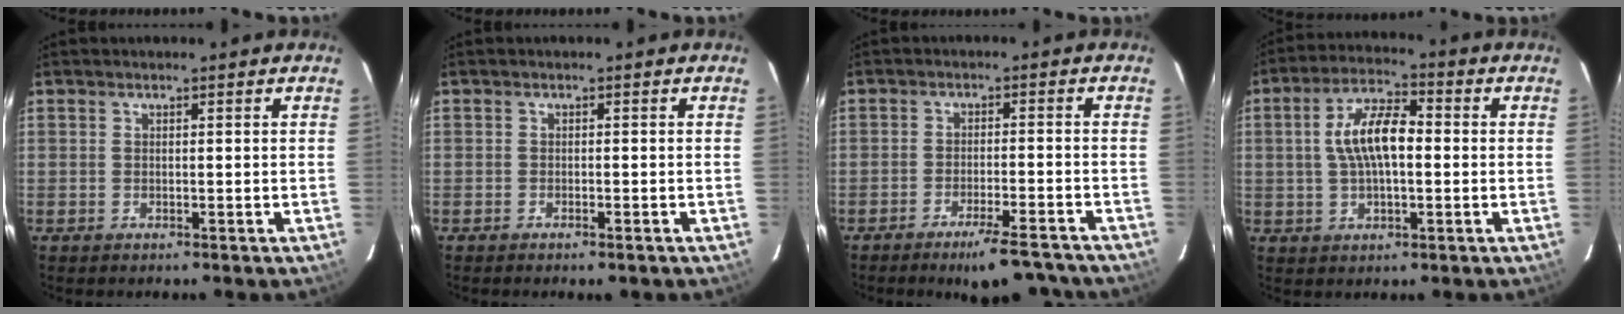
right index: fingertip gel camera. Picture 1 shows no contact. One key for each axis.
{"total": 1.0, "fx": -0.9, "fy": 0.2, "fz": 0.5, "tx": -0.011, "ty": 0.000, "tz": -0.015}
{"total": 9.5, "fx": -8.2, "fy": 1.7, "fz": 4.6, "tx": -0.078, "ty": -0.005, "tz": -0.112}
{"total": 9.7, "fx": 0.4, "fy": 4.1, "fz": 8.7, "tx": -0.169, "ty": 0.019, "tz": 0.008}